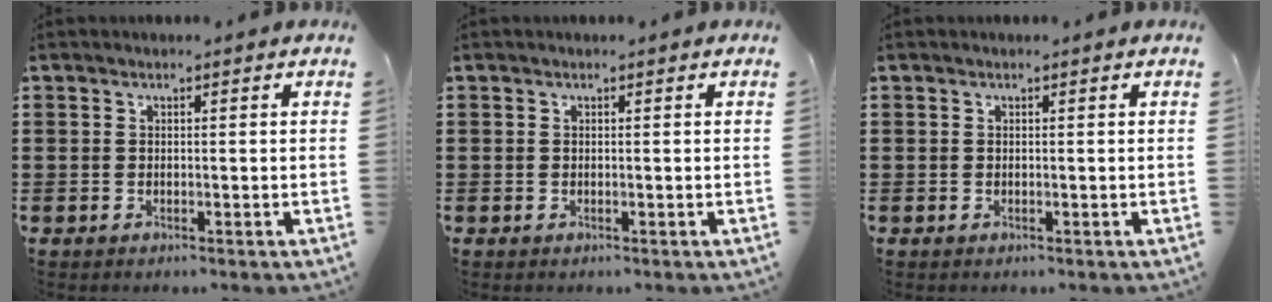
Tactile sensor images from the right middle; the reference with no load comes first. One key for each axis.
{"total": 0.0}
{"total": 0.0}